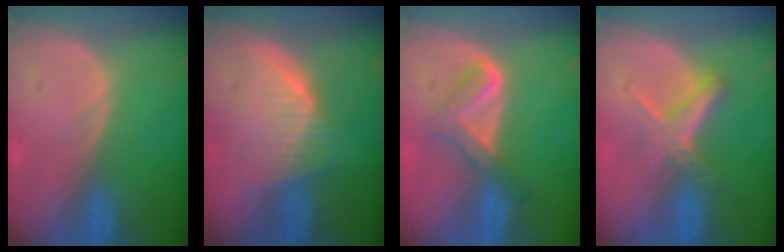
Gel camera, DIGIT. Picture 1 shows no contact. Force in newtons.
{"total": 6.4, "press": 6.2, "slide": 1.6}
{"total": 5.1, "press": 5.1, "slide": 0.8}
{"total": 5.8, "press": 5.1, "slide": 2.6}